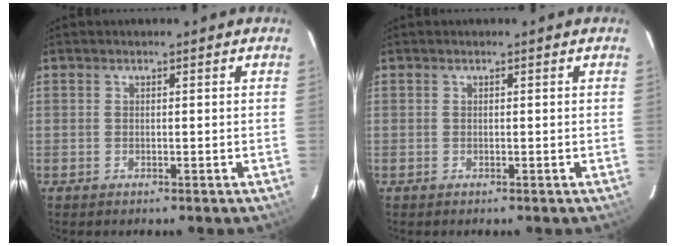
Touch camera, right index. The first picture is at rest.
{"total": 0.0}